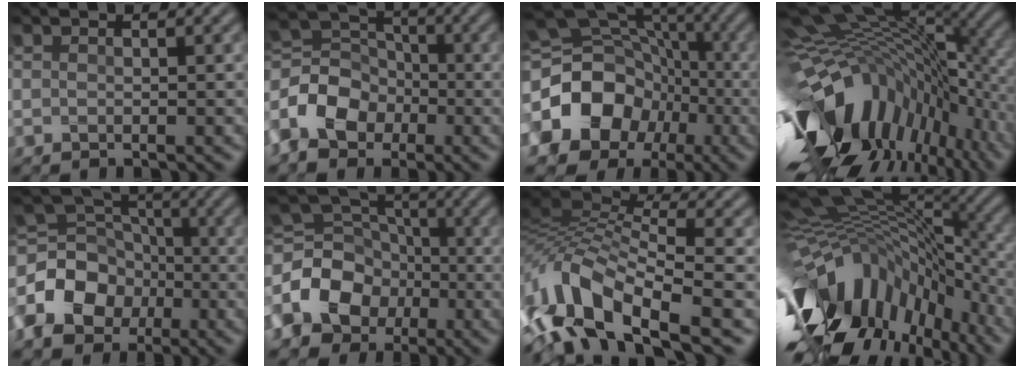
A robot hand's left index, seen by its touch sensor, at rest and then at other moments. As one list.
[{"total": 6.7, "force": [-2.9, 4.8, 3.6], "torque": [-0.084, 0.007, -0.058]}, {"total": 16.6, "force": [-3.6, 14.0, 8.2], "torque": [-0.171, -0.012, -0.072]}, {"total": 16.7, "force": [-2.8, 9.0, 13.8], "torque": [-0.258, -0.019, -0.032]}, {"total": 10.2, "force": [-3.0, 8.2, 5.3], "torque": [-0.119, -0.003, -0.065]}, {"total": 10.8, "force": [-3.0, 8.9, 5.3], "torque": [-0.114, 0.000, -0.071]}, {"total": 10.6, "force": [-4.7, 4.3, 8.4], "torque": [-0.165, 0.009, -0.094]}, {"total": 15.9, "force": [-5.7, 7.8, 12.6], "torque": [-0.252, 0.011, -0.099]}]